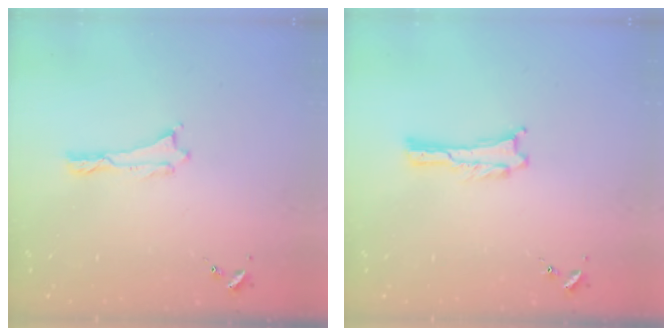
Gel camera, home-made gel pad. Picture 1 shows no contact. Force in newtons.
{"total": 0.0}